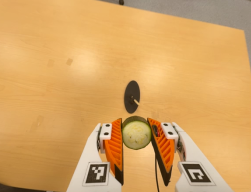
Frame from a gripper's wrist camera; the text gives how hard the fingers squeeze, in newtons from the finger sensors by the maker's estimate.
{"total": 11.2, "left": 10.6, "right": 11.7}